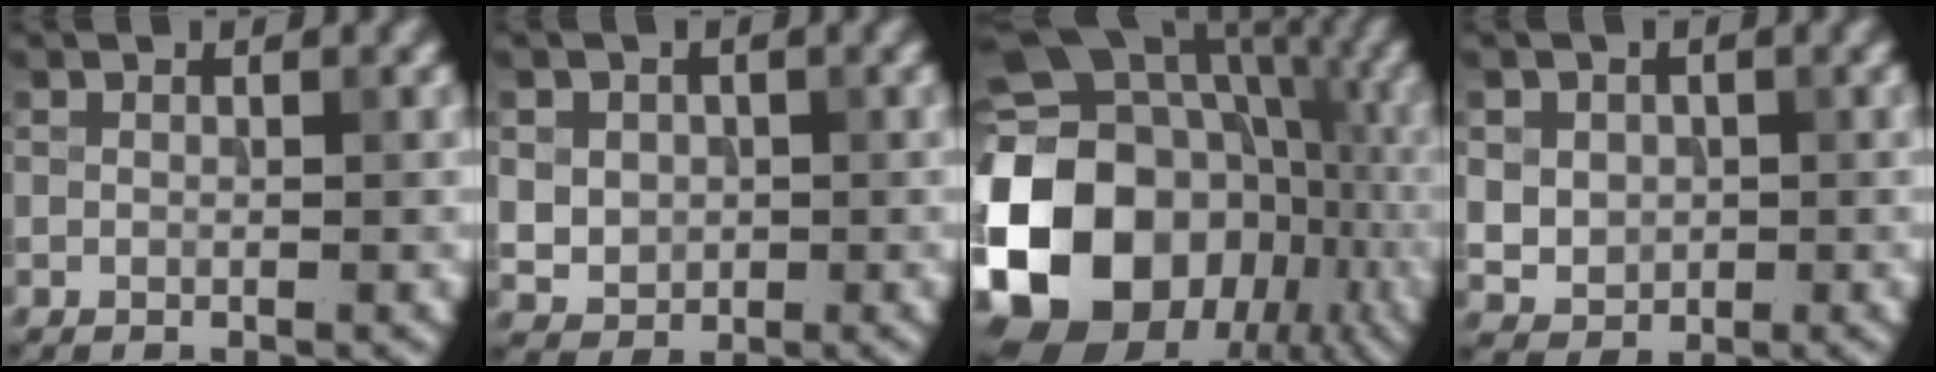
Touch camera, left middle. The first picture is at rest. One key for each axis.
{"total": 3.5, "fx": 0.6, "fy": 3.1, "fz": 1.5, "tx": -0.035, "ty": 0.003, "tz": 0.012}
{"total": 20.3, "fx": -4.9, "fy": 16.5, "fz": 10.8, "tx": -0.222, "ty": 0.005, "tz": -0.086}
{"total": 3.8, "fx": 0.7, "fy": 3.4, "fz": 1.6, "tx": -0.040, "ty": 0.004, "tz": 0.014}